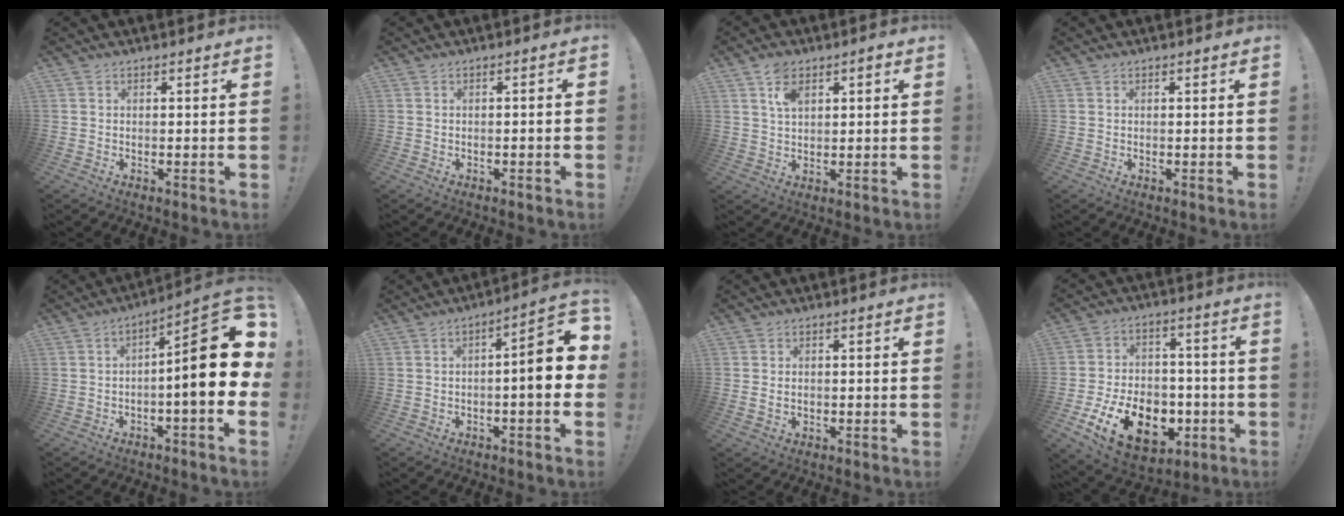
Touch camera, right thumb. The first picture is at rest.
{"total": 1.4, "force": [-0.9, -0.3, 1.1], "torque": [-0.017, 0.001, -0.015]}
{"total": 5.9, "force": [2.5, 3.4, 4.2], "torque": [-0.070, 0.002, 0.044]}
{"total": 0.0}
{"total": 18.2, "force": [0.6, 3.5, 17.9], "torque": [-0.252, -0.004, 0.006]}
{"total": 9.9, "force": [-0.5, 1.6, 9.7], "torque": [-0.128, -0.009, -0.014]}
{"total": 1.6, "force": [-0.1, 1.1, 1.2], "torque": [-0.015, 0.001, -0.002]}
{"total": 18.5, "force": [-7.0, 12.5, 11.7], "torque": [-0.177, 0.051, -0.103]}